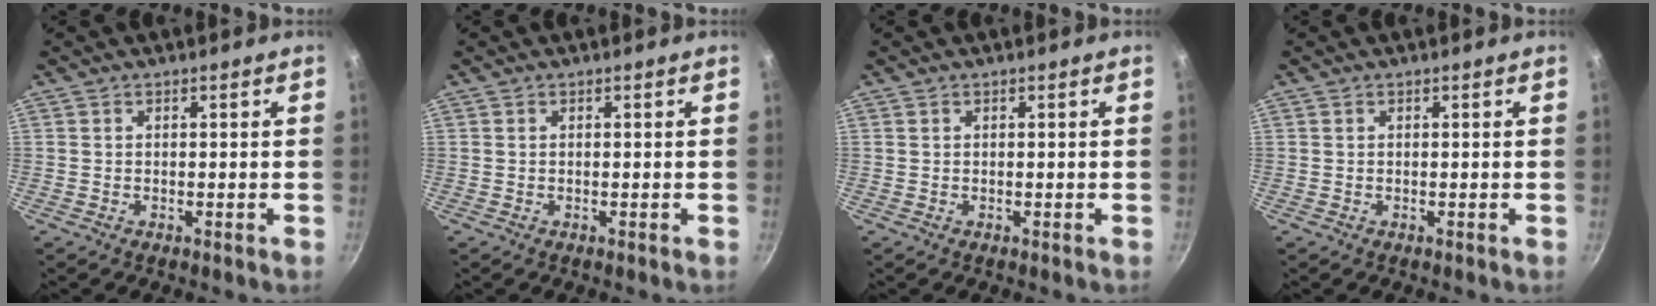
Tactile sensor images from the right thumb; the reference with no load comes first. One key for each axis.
{"total": 0.0}
{"total": 0.0}
{"total": 0.0}